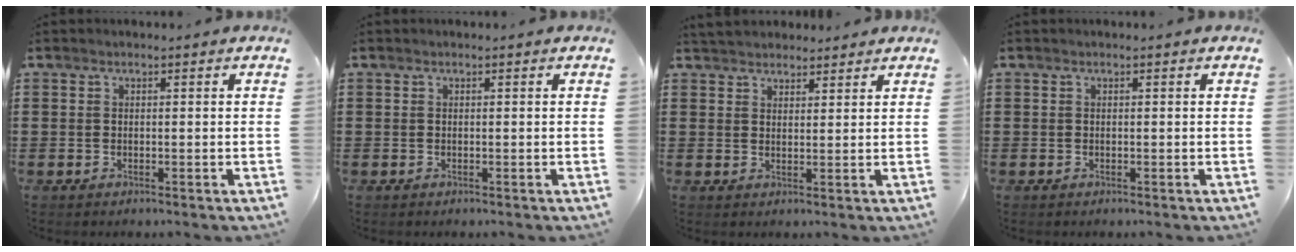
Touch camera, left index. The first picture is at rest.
{"total": 0.0}
{"total": 3.0, "force": [2.8, 0.9, -0.2], "torque": [-0.006, -0.001, 0.055]}
{"total": 0.0}